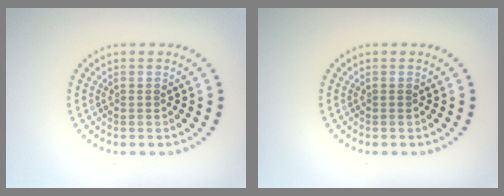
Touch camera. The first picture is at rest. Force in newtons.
{"total": 0.0}